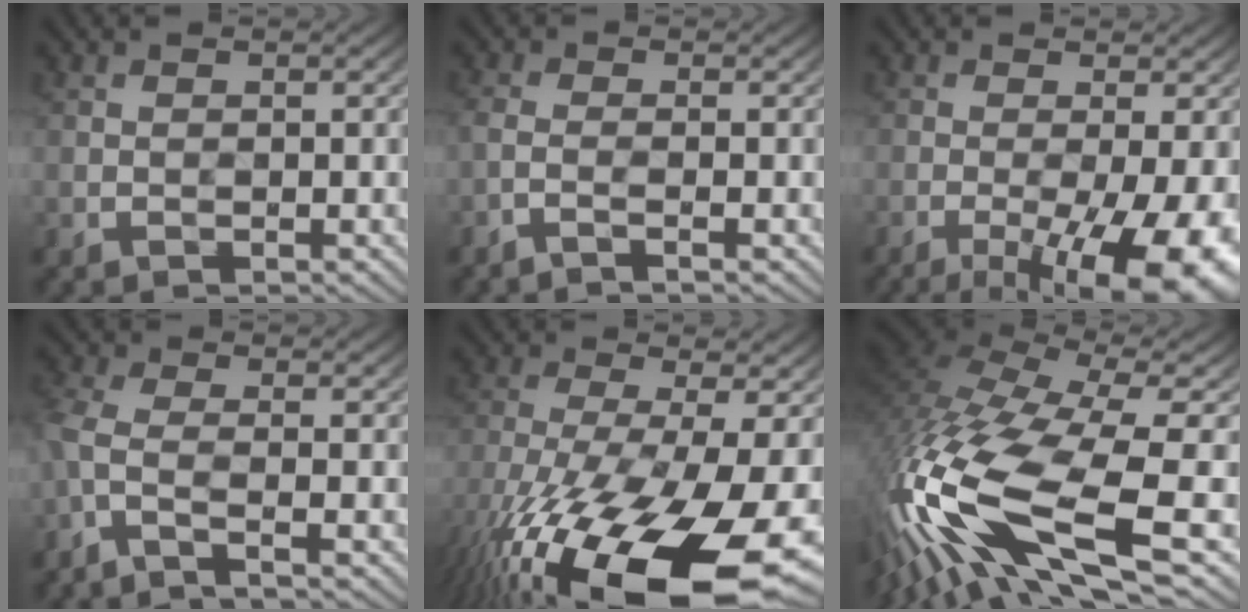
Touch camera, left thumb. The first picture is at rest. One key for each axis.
{"total": 2.0, "fx": -1.1, "fy": 0.4, "fz": 1.6, "tx": -0.032, "ty": 0.004, "tz": -0.035}
{"total": 12.8, "fx": -5.3, "fy": 3.7, "fz": 11.0, "tx": -0.157, "ty": -0.008, "tz": -0.068}
{"total": 3.9, "fx": -2.2, "fy": 0.9, "fz": 3.1, "tx": -0.072, "ty": 0.001, "tz": -0.064}
{"total": 19.5, "fx": -10.6, "fy": 6.5, "fz": 15.1, "tx": -0.306, "ty": -0.043, "tz": -0.172}
{"total": 18.5, "fx": -6.1, "fy": 6.9, "fz": 16.0, "tx": -0.378, "ty": -0.030, "tz": -0.104}